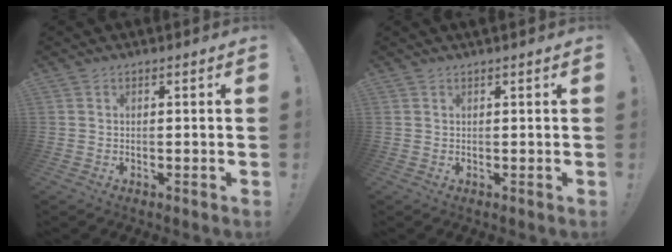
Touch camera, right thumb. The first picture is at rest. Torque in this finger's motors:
{"motor_torque": [-0.07, -0.11, 0.02, 0.22, -0.03]}